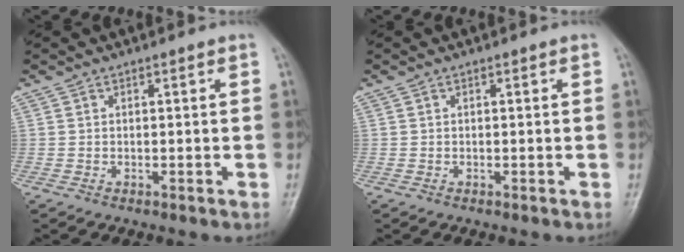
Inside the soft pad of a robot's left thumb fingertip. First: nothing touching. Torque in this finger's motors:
{"motor_torque": [0.00, 0.00, 0.00, 0.00, 0.00]}